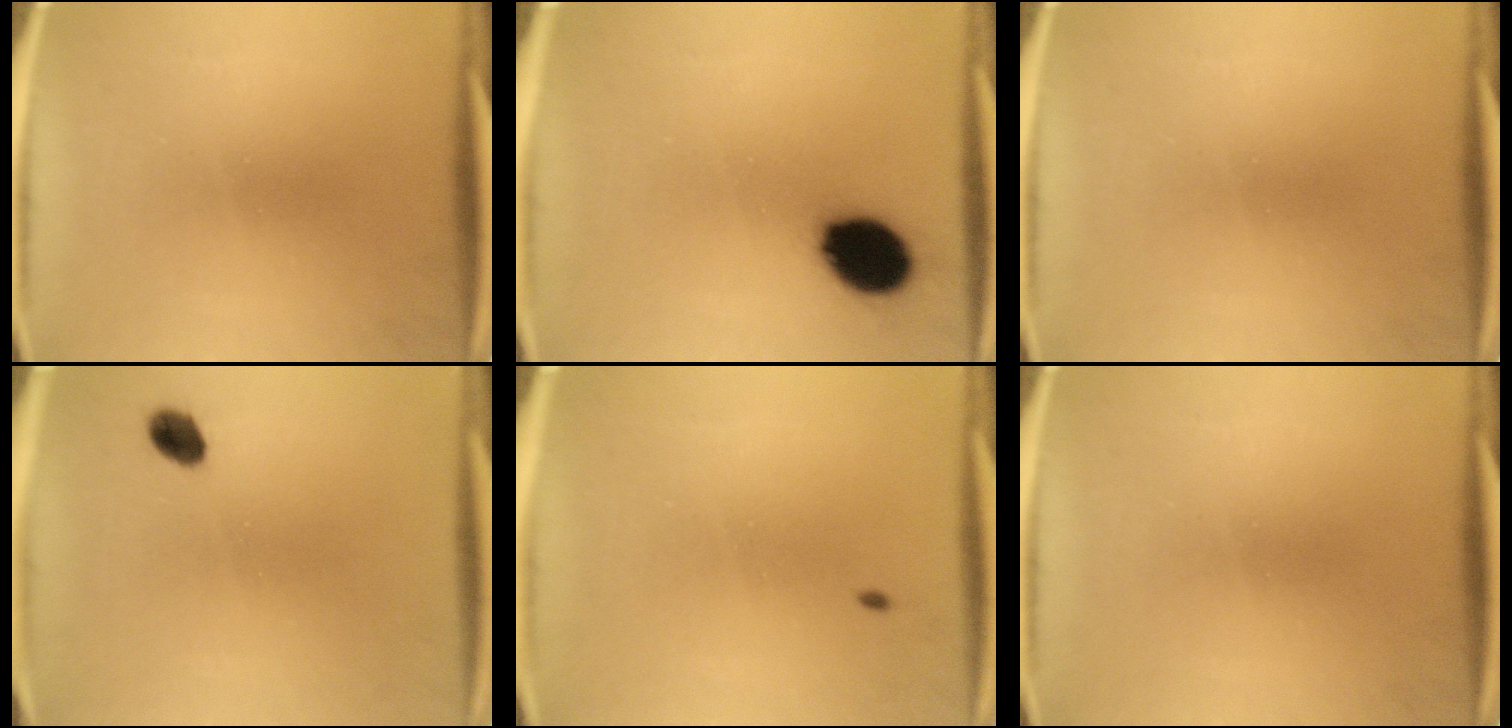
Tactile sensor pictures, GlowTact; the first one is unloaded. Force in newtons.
{"total": 12.2}
{"total": 0.0}
{"total": 3.1}
{"total": 0.7}
{"total": 0.0}